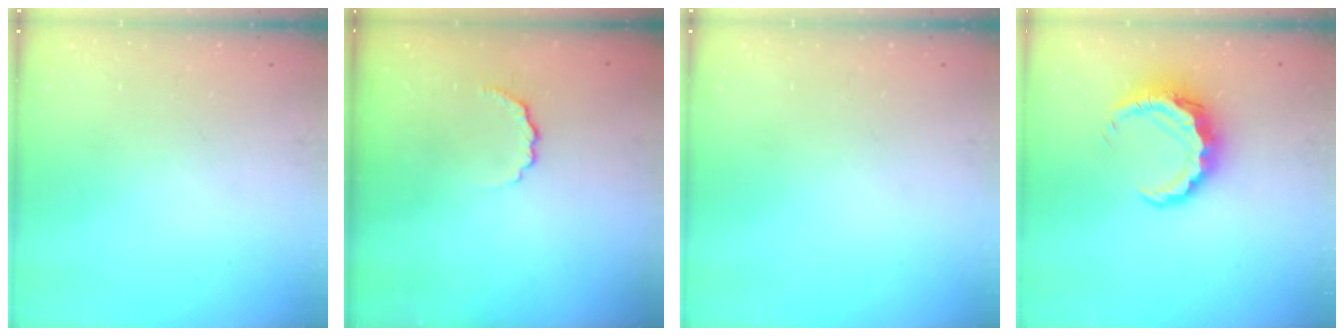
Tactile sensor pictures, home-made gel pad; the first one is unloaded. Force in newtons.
{"total": 4.0, "press": 3.9, "slide": 1.0}
{"total": 0.0}
{"total": 9.4, "press": 9.3, "slide": 1.5}